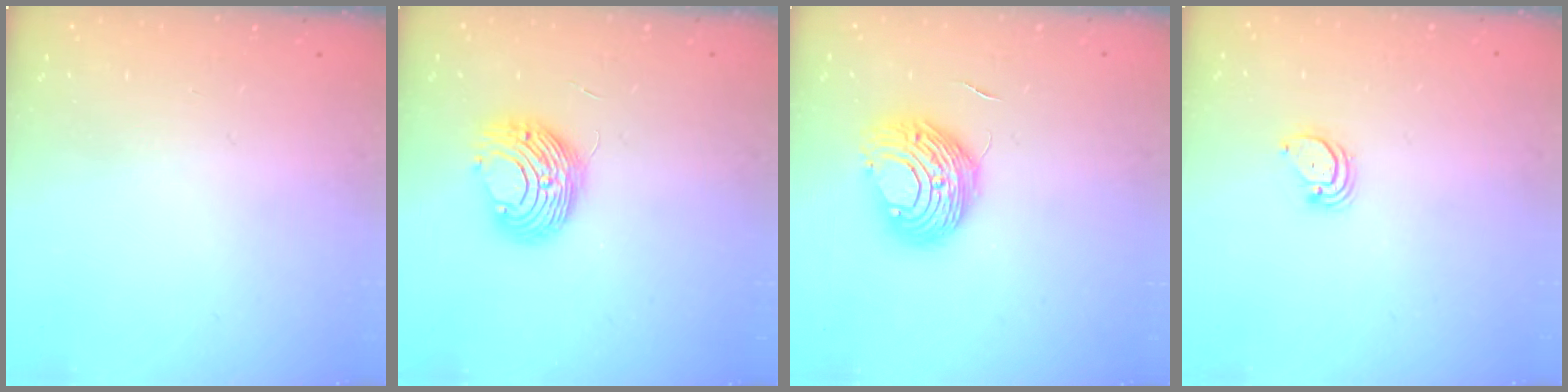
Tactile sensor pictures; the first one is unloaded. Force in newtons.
{"total": 9.7, "press": 9.7, "slide": 0.1}
{"total": 11.0, "press": 11.0, "slide": 0.2}
{"total": 2.0, "press": 2.0, "slide": 0.1}